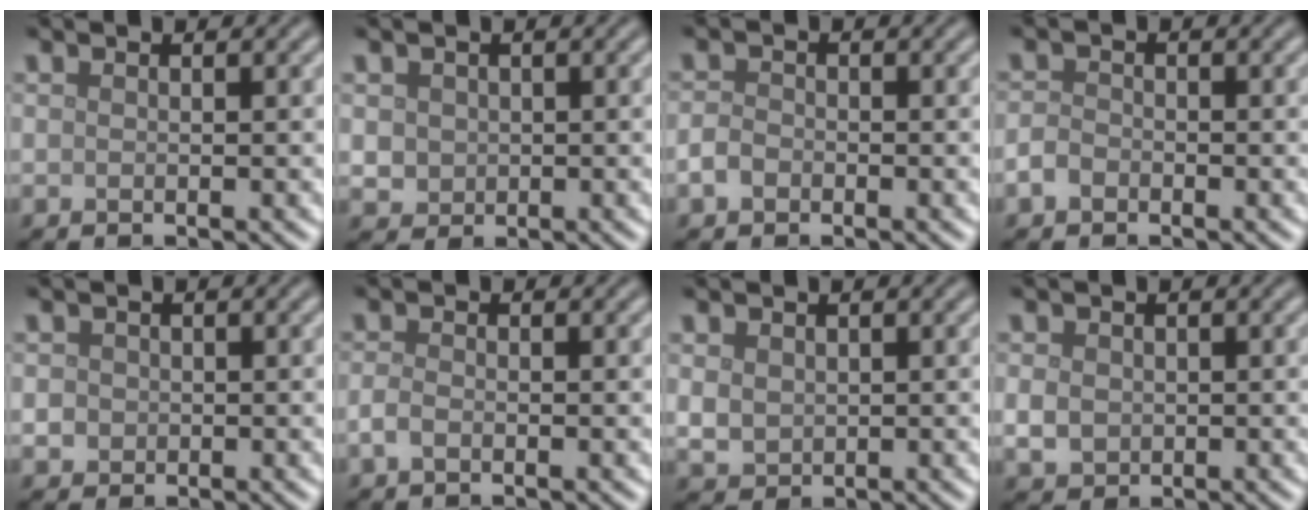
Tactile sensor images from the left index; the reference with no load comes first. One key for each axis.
{"total": 1.8, "fx": 0.2, "fy": 1.7, "fz": 0.6, "tx": -0.014, "ty": -0.006, "tz": 0.007}
{"total": 1.5, "fx": -0.8, "fy": 1.1, "fz": 0.7, "tx": -0.013, "ty": 0.000, "tz": -0.019}
{"total": 1.5, "fx": -0.8, "fy": 1.0, "fz": 0.6, "tx": -0.010, "ty": 0.001, "tz": -0.021}
{"total": 1.5, "fx": 0.0, "fy": 1.4, "fz": 0.4, "tx": 0.002, "ty": -0.002, "tz": 0.002}
{"total": 1.2, "fx": -0.6, "fy": 0.6, "fz": 0.8, "tx": -0.020, "ty": -0.001, "tz": -0.015}
{"total": 1.9, "fx": 0.5, "fy": 1.6, "fz": 0.9, "tx": -0.020, "ty": -0.004, "tz": 0.012}
{"total": 2.1, "fx": -0.1, "fy": 1.9, "fz": 1.1, "tx": -0.022, "ty": -0.004, "tz": -0.004}